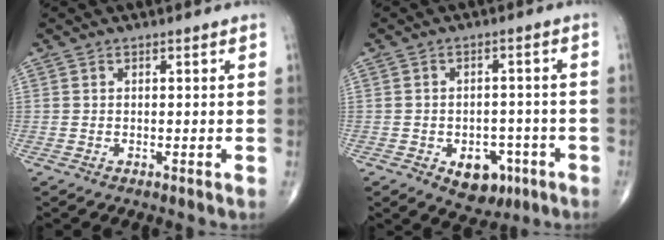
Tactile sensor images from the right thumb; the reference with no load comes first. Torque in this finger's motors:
{"motor_torque": [1.83, 1.00, 0.24, -0.72, 0.01]}